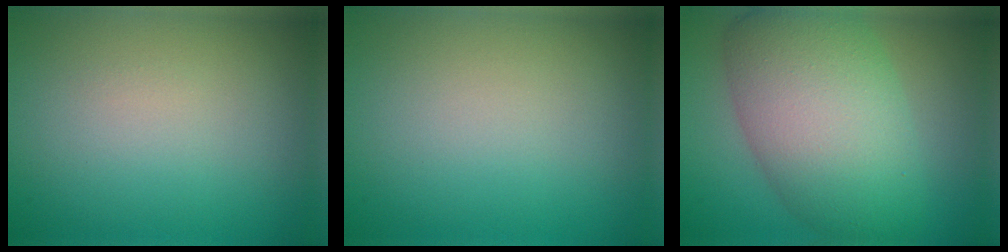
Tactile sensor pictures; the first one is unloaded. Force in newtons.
{"total": 0.0}
{"total": 10.6, "press": 10.6, "slide": 0.1}